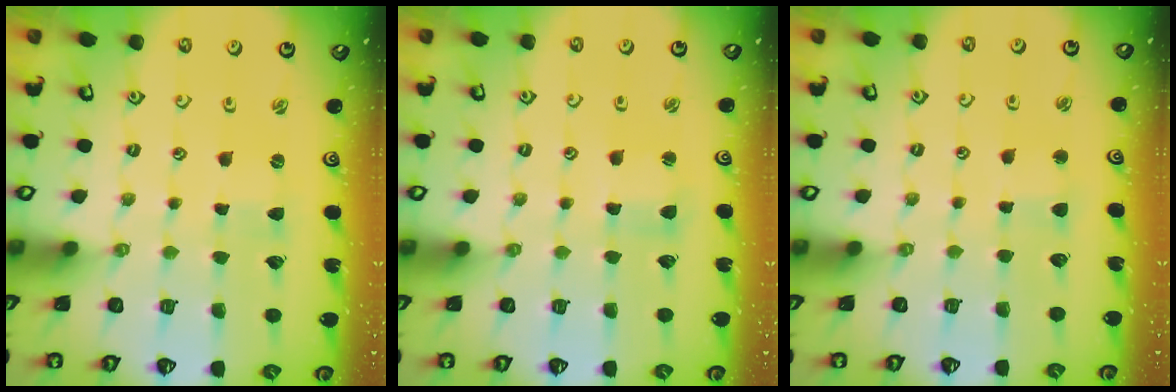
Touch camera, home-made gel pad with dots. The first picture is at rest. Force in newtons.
{"total": 2.2, "press": 2.2, "slide": 0.4}
{"total": 2.5, "press": 2.4, "slide": 0.3}